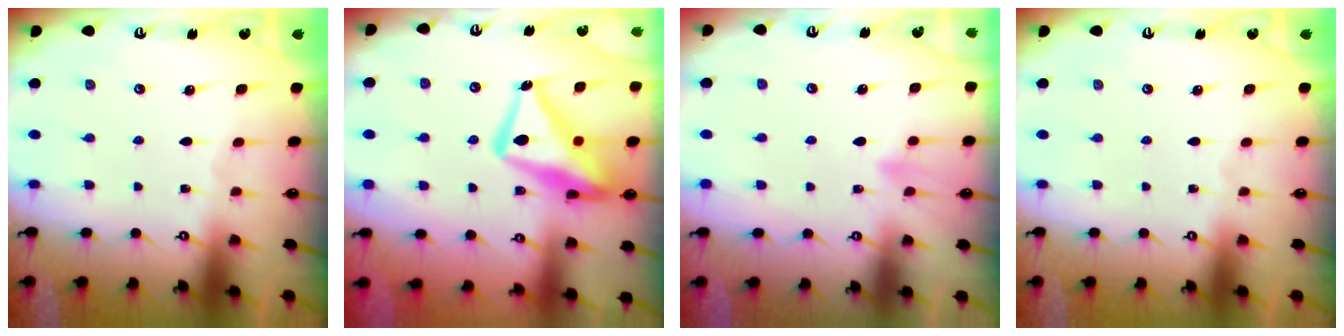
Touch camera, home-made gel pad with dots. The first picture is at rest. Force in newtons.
{"total": 18.0, "press": 17.9, "slide": 1.7}
{"total": 5.7, "press": 5.5, "slide": 1.4}
{"total": 0.0}